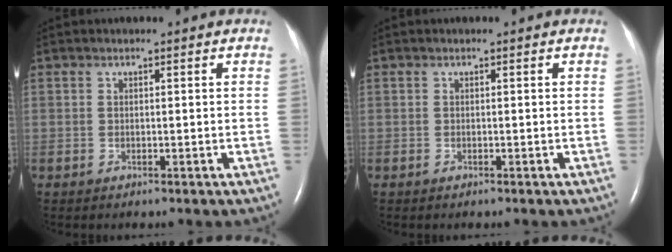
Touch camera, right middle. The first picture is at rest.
{"total": 0.0}